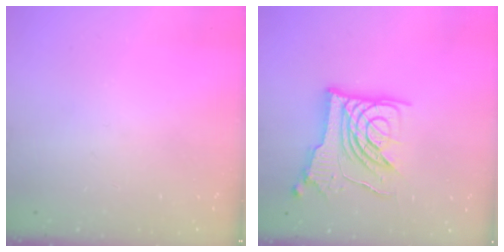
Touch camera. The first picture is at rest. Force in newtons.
{"total": 14.6, "press": 14.5, "slide": 1.5}